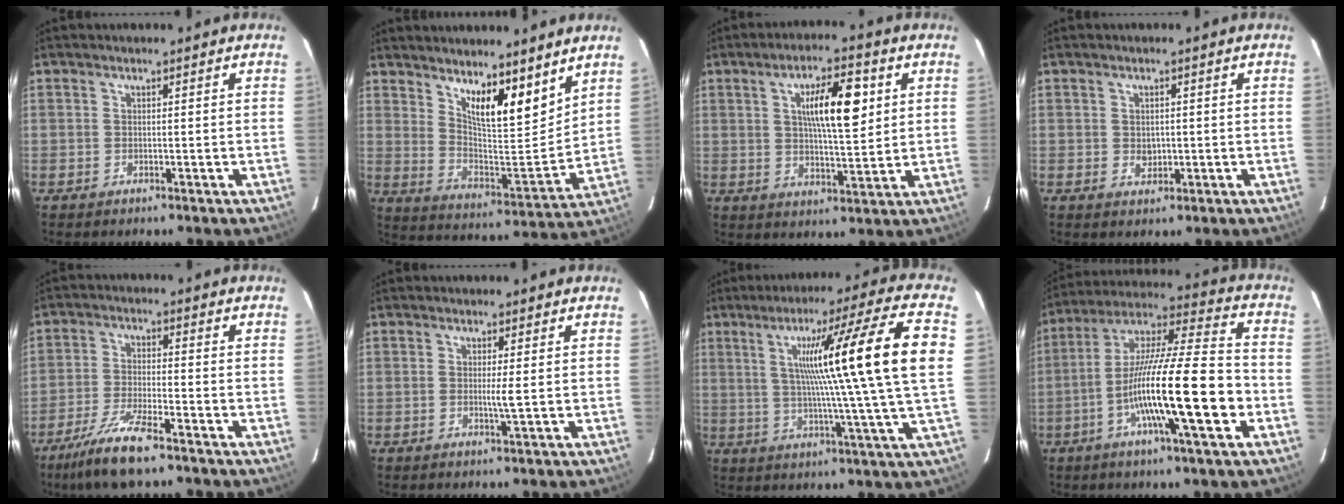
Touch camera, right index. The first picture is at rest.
{"total": 11.6, "force": [7.9, 2.7, 8.1], "torque": [-0.133, -0.012, 0.146]}
{"total": 10.6, "force": [3.0, 2.4, 9.8], "torque": [-0.164, 0.008, 0.051]}
{"total": 2.0, "force": [0.0, 1.5, 1.4], "torque": [-0.023, -0.001, 0.004]}
{"total": 8.8, "force": [-6.2, 0.8, 6.3], "torque": [-0.128, -0.023, -0.114]}
{"total": 2.1, "force": [0.0, -0.2, 2.1], "torque": [-0.039, -0.004, -0.002]}
{"total": 20.5, "force": [4.0, -2.5, 19.9], "torque": [-0.291, 0.004, 0.046]}
{"total": 20.7, "force": [-5.7, 1.2, 19.8], "torque": [-0.345, -0.008, -0.101]}